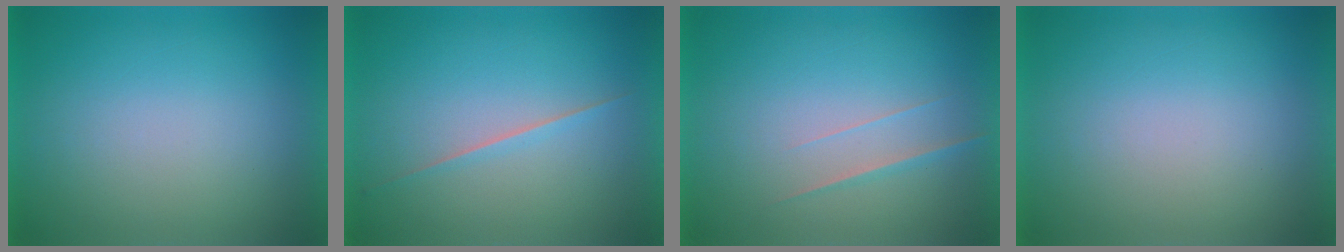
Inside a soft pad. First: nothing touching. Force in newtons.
{"total": 1.8}
{"total": 1.5}
{"total": 1.0}